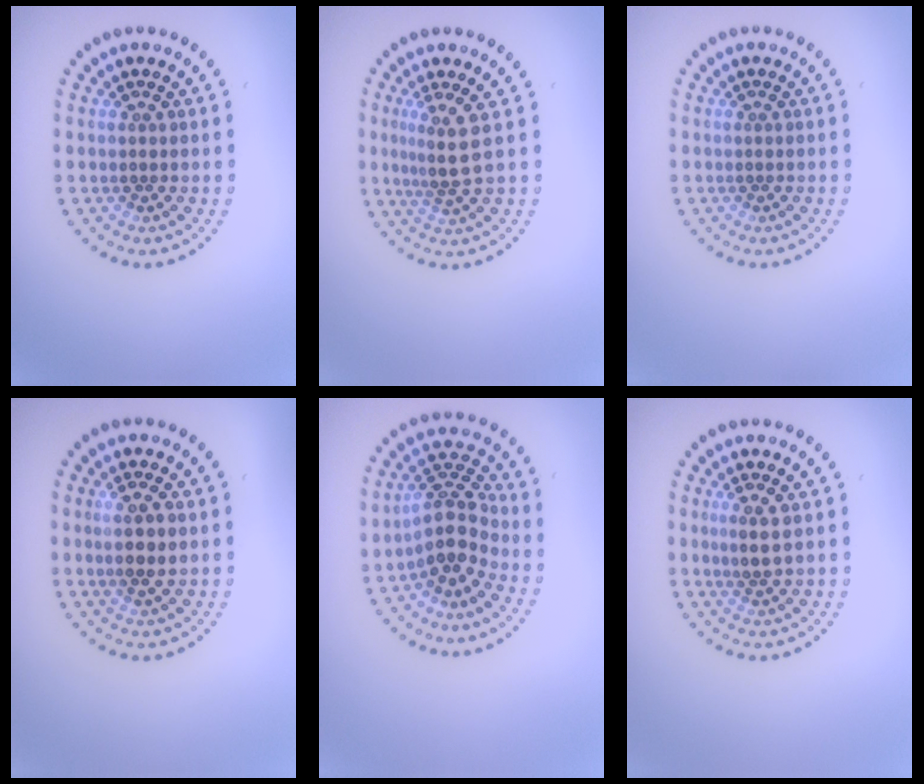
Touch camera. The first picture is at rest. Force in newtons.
{"total": 2.9, "press": 2.0, "slide": 2.1}
{"total": 0.0}
{"total": 2.6, "press": 2.5, "slide": 0.7}
{"total": 4.0, "press": 3.3, "slide": 2.3}
{"total": 1.8, "press": 1.6, "slide": 0.8}